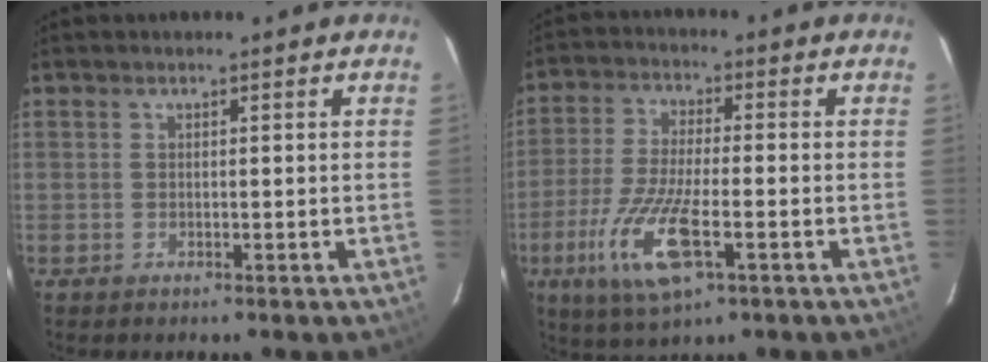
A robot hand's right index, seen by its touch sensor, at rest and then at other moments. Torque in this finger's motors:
{"motor_torque": [1.59, -0.55, 0.69, 0.20]}